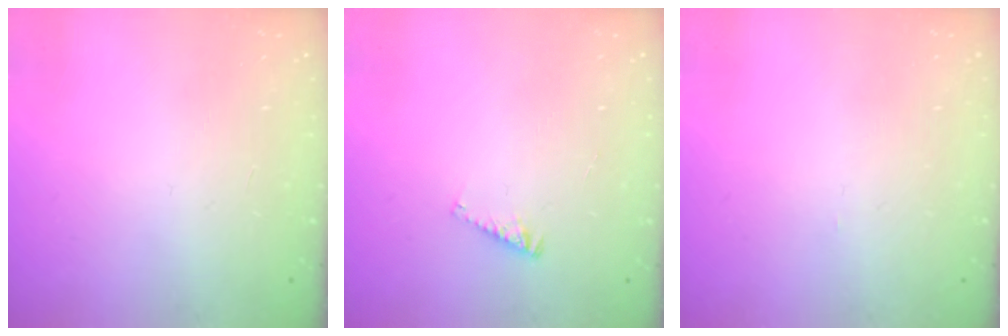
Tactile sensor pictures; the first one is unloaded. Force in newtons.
{"total": 3.4, "press": 3.4, "slide": 0.4}
{"total": 0.0}